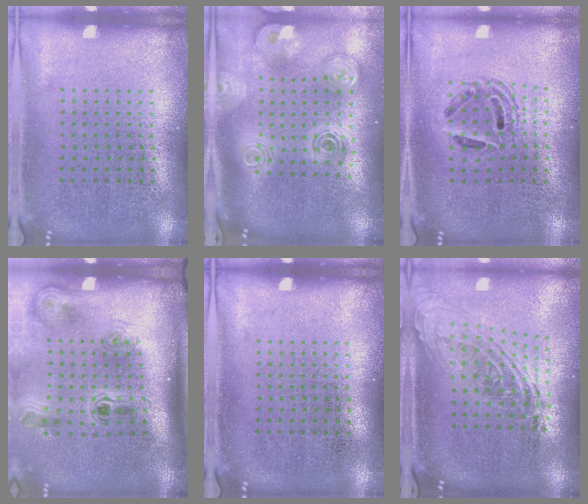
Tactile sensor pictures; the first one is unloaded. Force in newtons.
{"total": 2.8, "press": 2.0, "slide": 2.0}
{"total": 1.3, "press": 1.2, "slide": 0.6}
{"total": 2.3, "press": 1.5, "slide": 1.8}
{"total": 0.0}
{"total": 2.1, "press": 1.5, "slide": 1.4}